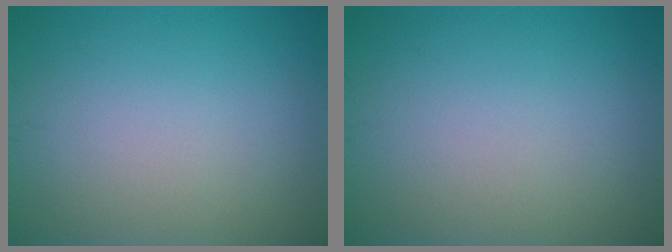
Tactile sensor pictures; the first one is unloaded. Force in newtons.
{"total": 0.0}